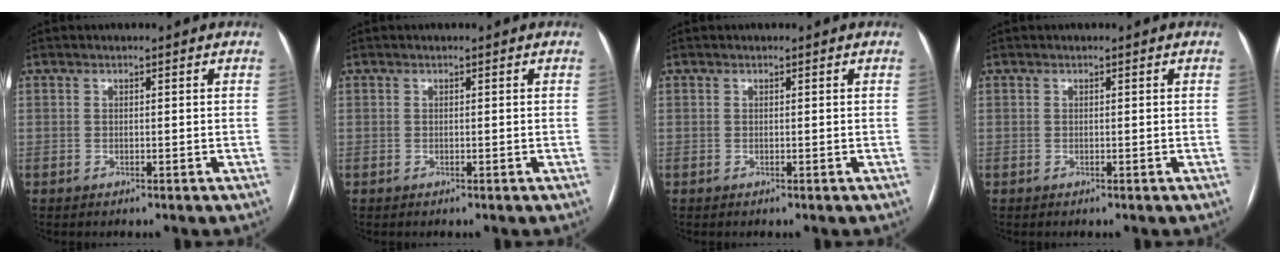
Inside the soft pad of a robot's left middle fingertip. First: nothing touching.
{"total": 0.0}
{"total": 0.0}
{"total": 0.0}